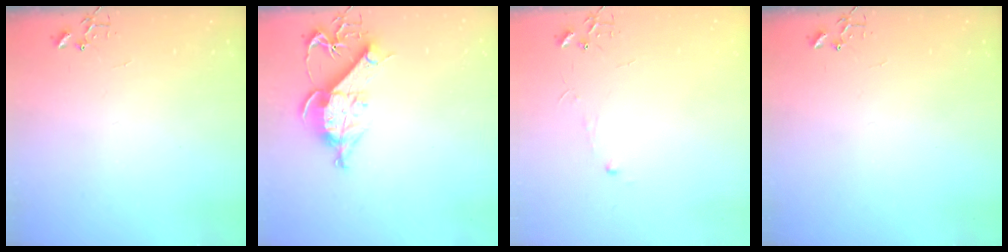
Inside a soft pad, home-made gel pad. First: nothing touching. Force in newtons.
{"total": 11.0, "press": 11.0, "slide": 1.3}
{"total": 3.9, "press": 3.8, "slide": 0.4}
{"total": 0.0}